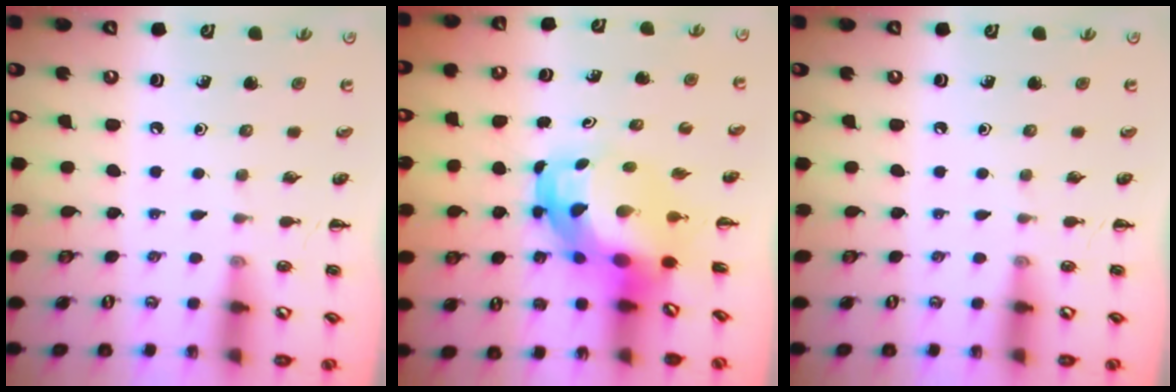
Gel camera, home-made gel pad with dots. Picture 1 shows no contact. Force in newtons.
{"total": 6.8, "press": 6.5, "slide": 1.9}
{"total": 0.0}